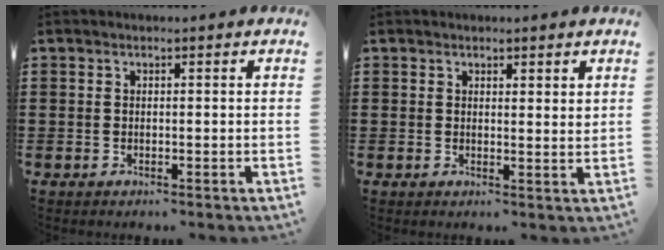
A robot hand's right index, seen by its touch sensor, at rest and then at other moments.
{"total": 1.4, "force": [1.2, 0.4, 0.4], "torque": [-0.003, 0.000, 0.022]}